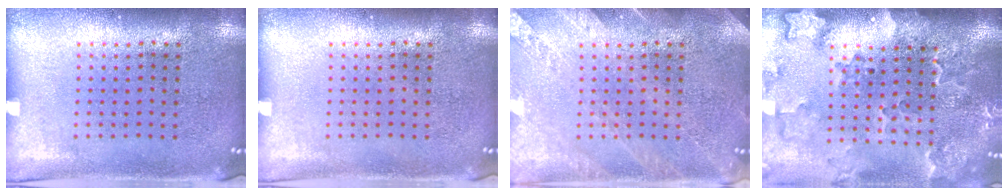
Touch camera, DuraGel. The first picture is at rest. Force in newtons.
{"total": 0.0}
{"total": 2.6, "press": 2.6, "slide": 0.2}
{"total": 2.8, "press": 2.3, "slide": 1.6}